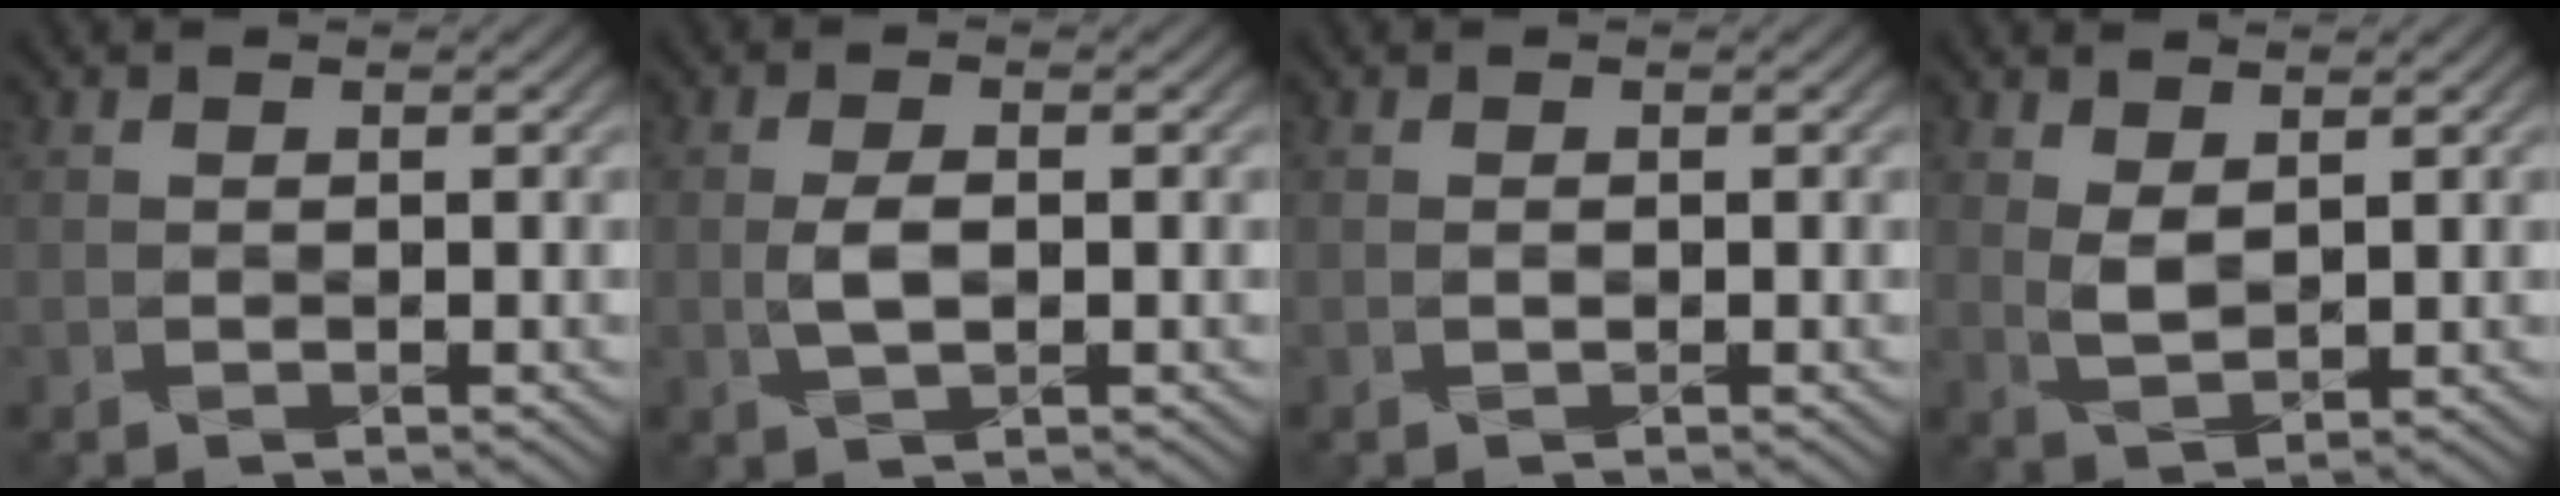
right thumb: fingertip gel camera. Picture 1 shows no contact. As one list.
[{"total": 2.3, "force": [-0.5, 1.0, 2.0], "torque": [-0.048, -0.001, -0.007]}, {"total": 0.0}, {"total": 2.6, "force": [1.5, 1.2, 1.7], "torque": [-0.048, -0.007, 0.036]}]